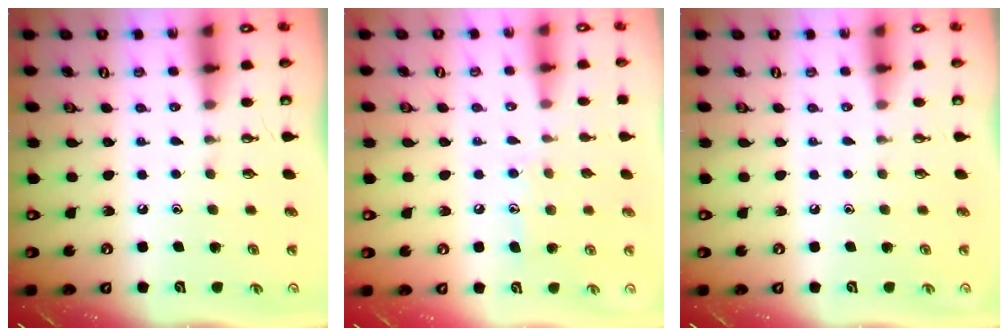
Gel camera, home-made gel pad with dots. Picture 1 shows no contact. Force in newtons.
{"total": 7.8, "press": 7.7, "slide": 0.5}
{"total": 0.0}